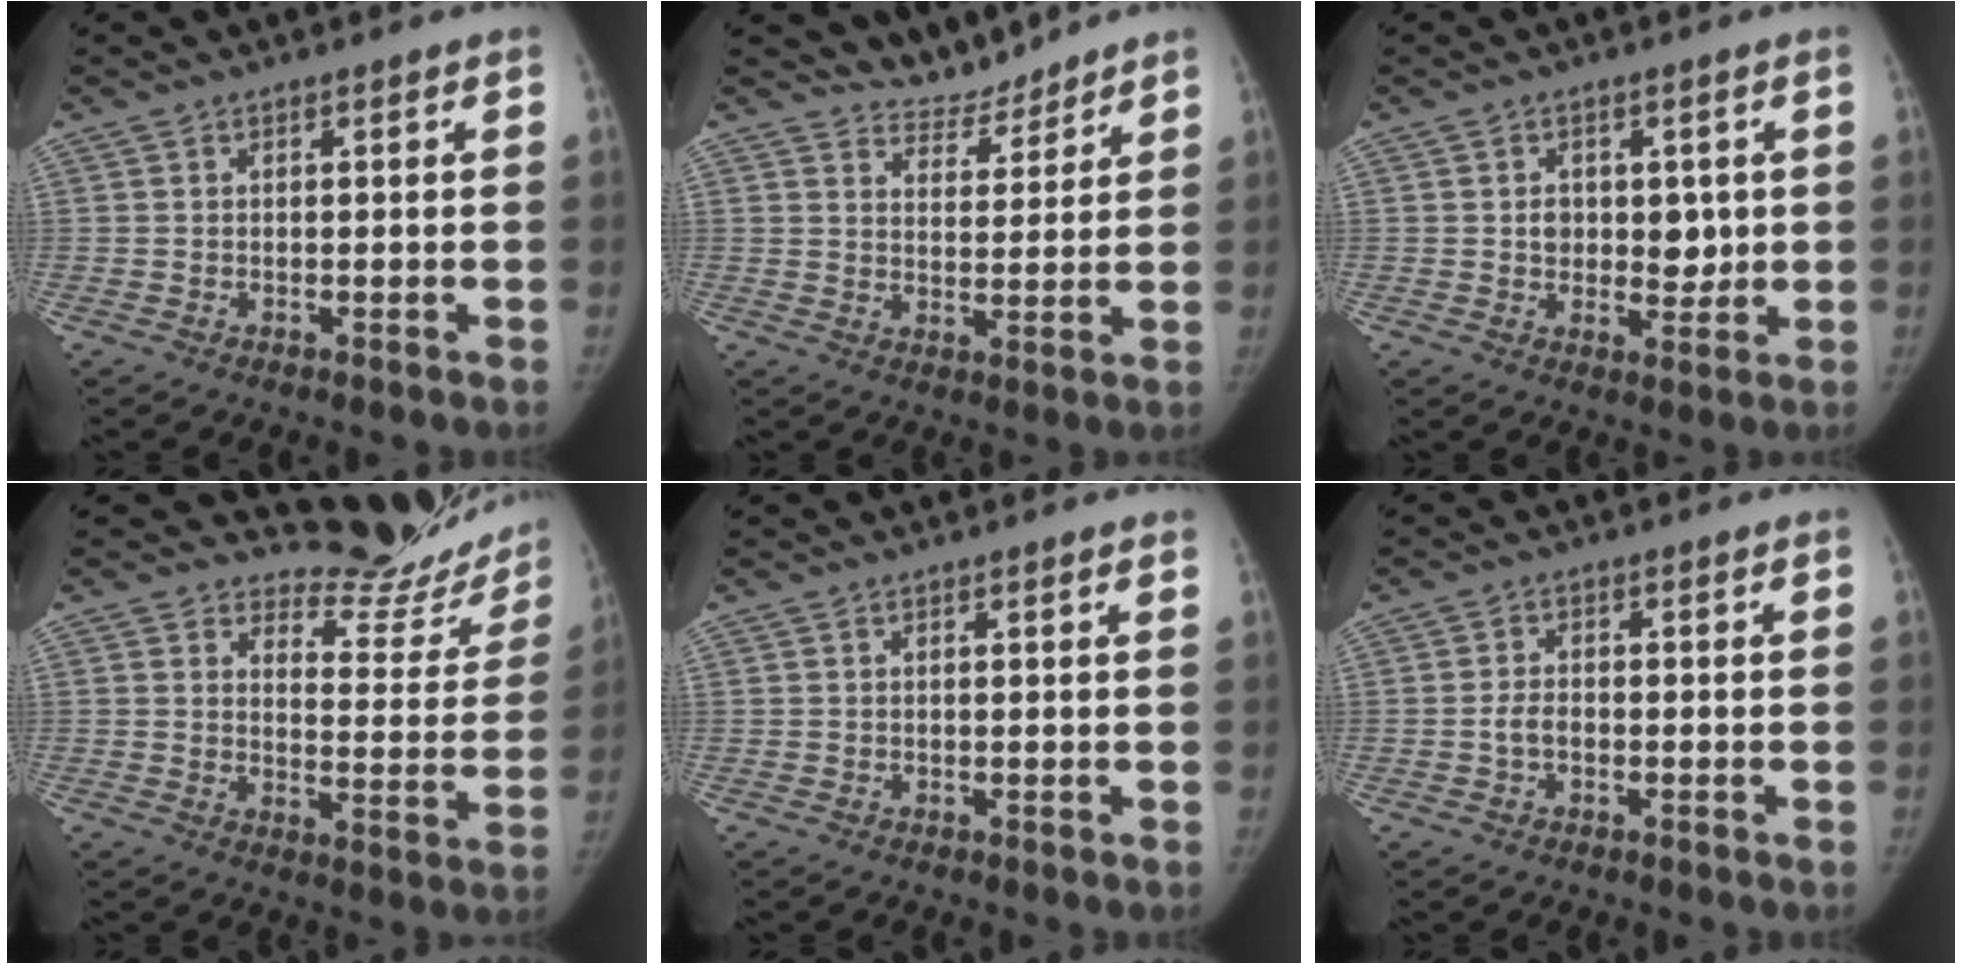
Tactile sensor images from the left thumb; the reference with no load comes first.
{"total": 5.9, "force": [5.6, 1.7, -0.7], "torque": [0.031, -0.048, 0.092]}
{"total": 6.4, "force": [0.7, 4.8, 4.2], "torque": [-0.027, -0.007, 0.016]}
{"total": 15.2, "force": [14.5, 4.6, 1.4], "torque": [0.035, -0.145, 0.162]}
{"total": 0.6, "force": [0.4, 0.1, 0.4], "torque": [-0.004, 0.002, 0.003]}
{"total": 2.6, "force": [-0.8, 1.7, 1.8], "torque": [-0.032, 0.012, -0.017]}